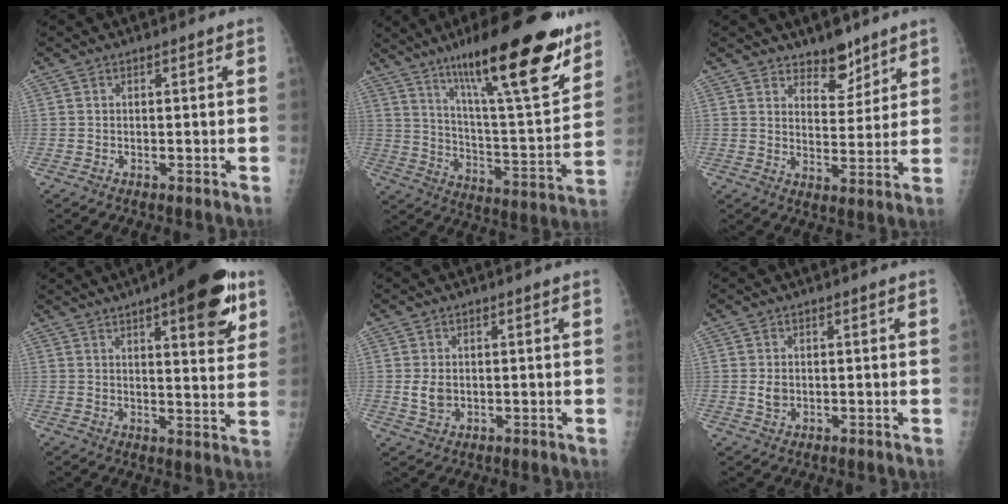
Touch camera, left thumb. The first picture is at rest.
{"total": 25.8, "force": [16.4, 5.0, 19.2], "torque": [-0.276, -0.070, 0.266]}
{"total": 6.6, "force": [5.2, 3.2, 2.6], "torque": [-0.010, -0.041, 0.085]}
{"total": 16.8, "force": [8.7, 5.2, 13.4], "torque": [-0.149, -0.031, 0.113]}
{"total": 3.3, "force": [0.2, 2.5, 2.1], "torque": [-0.034, -0.006, 0.010]}
{"total": 2.2, "force": [0.1, 1.7, 1.3], "torque": [-0.018, -0.002, 0.008]}